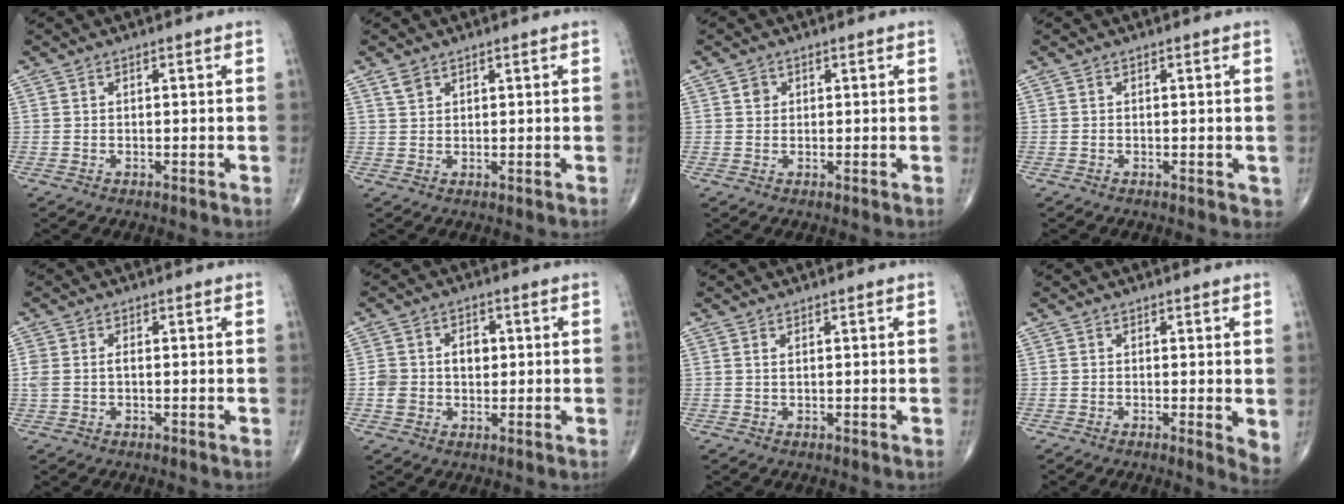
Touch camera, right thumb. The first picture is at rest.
{"total": 1.9, "force": [1.4, 1.2, 0.7], "torque": [-0.007, 0.000, 0.027]}
{"total": 1.6, "force": [0.5, 1.4, 0.5], "torque": [0.000, 0.000, 0.005]}
{"total": 0.9, "force": [-0.1, 0.6, 0.7], "torque": [-0.002, 0.000, -0.004]}
{"total": 3.0, "force": [0.0, 1.9, 2.3], "torque": [-0.066, 0.010, 0.000]}
{"total": 6.4, "force": [0.3, 5.0, 4.0], "torque": [-0.054, 0.012, 0.007]}
{"total": 0.5, "force": [0.3, 0.2, 0.4], "torque": [-0.011, -0.002, 0.006]}
{"total": 3.5, "force": [-0.2, 0.8, 3.4], "torque": [-0.049, -0.011, -0.009]}